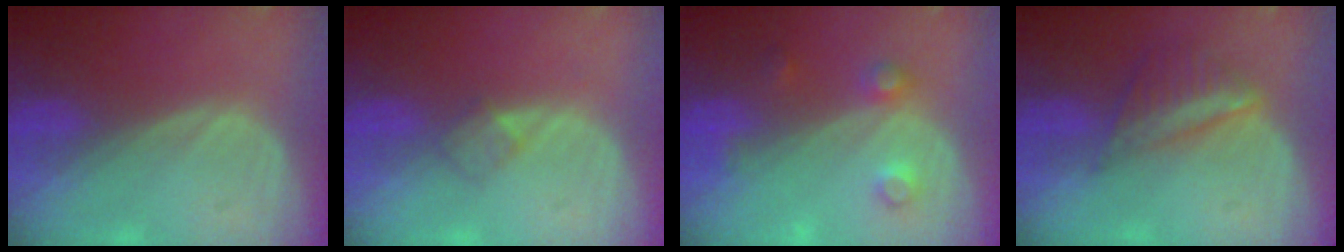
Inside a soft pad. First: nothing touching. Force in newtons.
{"total": 2.0, "press": 2.0, "slide": 0.2}
{"total": 3.6, "press": 3.6, "slide": 0.2}
{"total": 6.2, "press": 5.4, "slide": 2.9}